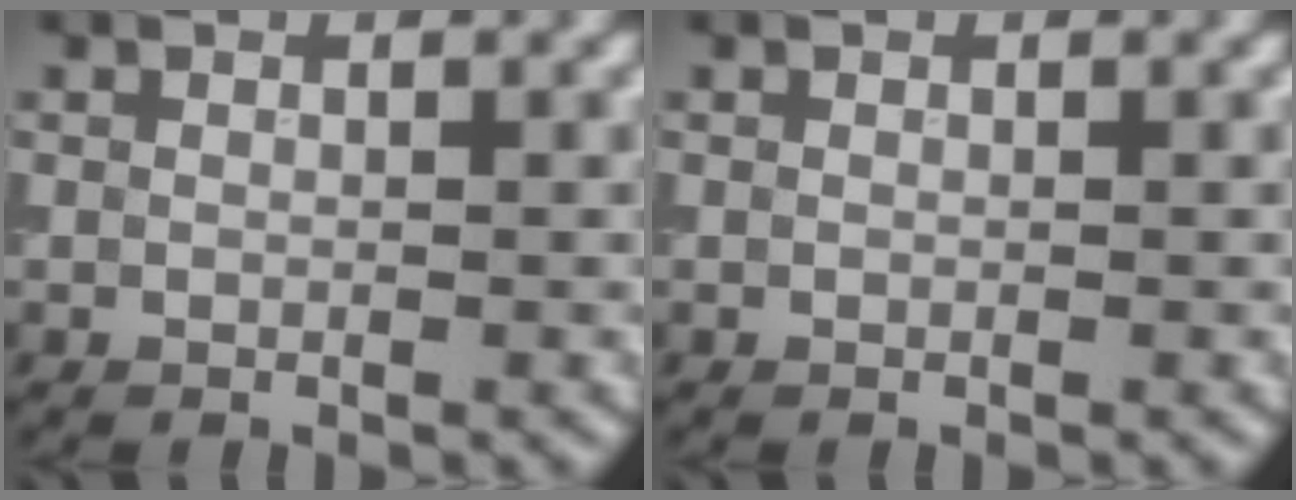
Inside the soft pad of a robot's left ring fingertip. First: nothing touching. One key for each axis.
{"total": 0.0}